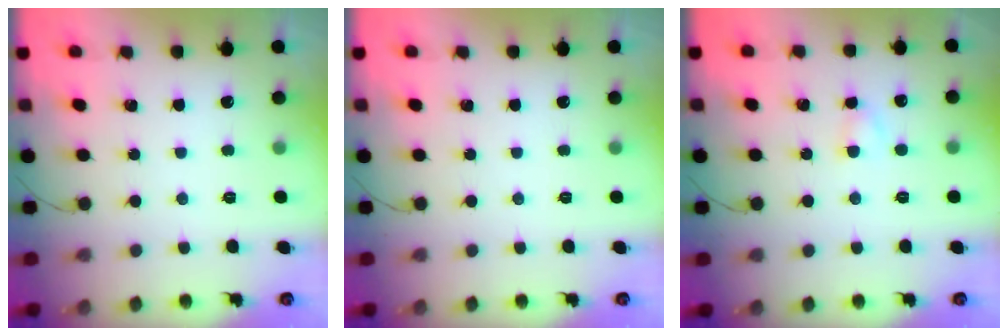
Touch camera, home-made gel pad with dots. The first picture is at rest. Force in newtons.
{"total": 0.0}
{"total": 2.7, "press": 2.5, "slide": 1.2}